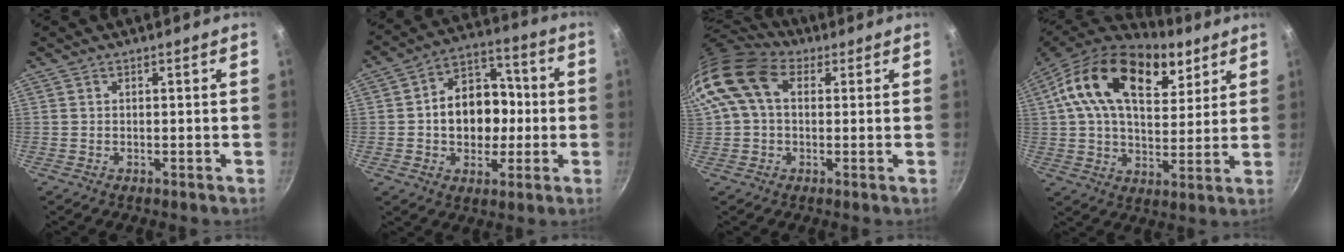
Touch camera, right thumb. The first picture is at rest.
{"total": 14.4, "force": [-0.6, 11.1, 9.1], "torque": [-0.096, 0.031, -0.019]}
{"total": 12.3, "force": [2.9, 8.5, 8.4], "torque": [-0.152, 0.020, 0.035]}
{"total": 23.6, "force": [10.5, 13.6, 16.1], "torque": [-0.243, -0.018, 0.163]}